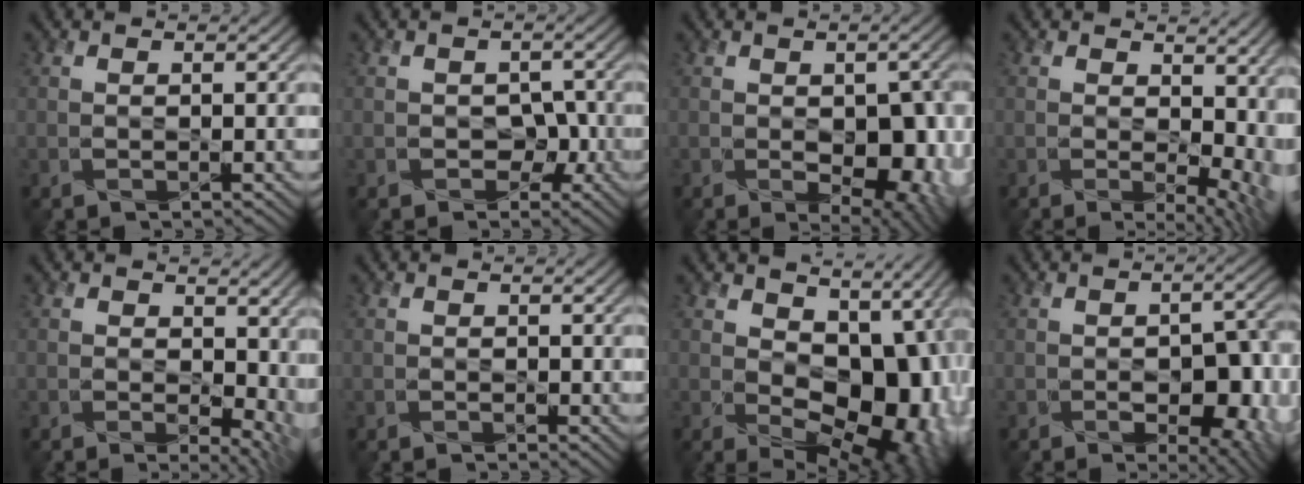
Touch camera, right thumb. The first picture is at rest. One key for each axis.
{"total": 3.0, "fx": -1.1, "fy": 2.4, "fz": 1.4, "tx": -0.021, "ty": -0.010, "tz": -0.020}
{"total": 9.3, "fx": -2.1, "fy": 5.4, "fz": 7.3, "tx": -0.112, "ty": -0.040, "tz": -0.012}
{"total": 11.0, "fx": 1.0, "fy": 6.9, "fz": 8.5, "tx": -0.107, "ty": -0.030, "tz": 0.050}
{"total": 9.5, "fx": 0.9, "fy": 6.2, "fz": 7.1, "tx": -0.094, "ty": -0.030, "tz": 0.043}
{"total": 0.8, "fx": 0.1, "fy": 0.6, "fz": 0.6, "tx": -0.009, "ty": -0.002, "tz": 0.003}
{"total": 11.9, "fx": 0.7, "fy": 8.1, "fz": 8.8, "tx": -0.119, "ty": -0.023, "tz": 0.019}
{"total": 10.0, "fx": -3.0, "fy": 5.8, "fz": 7.6, "tx": -0.089, "ty": -0.032, "tz": -0.025}